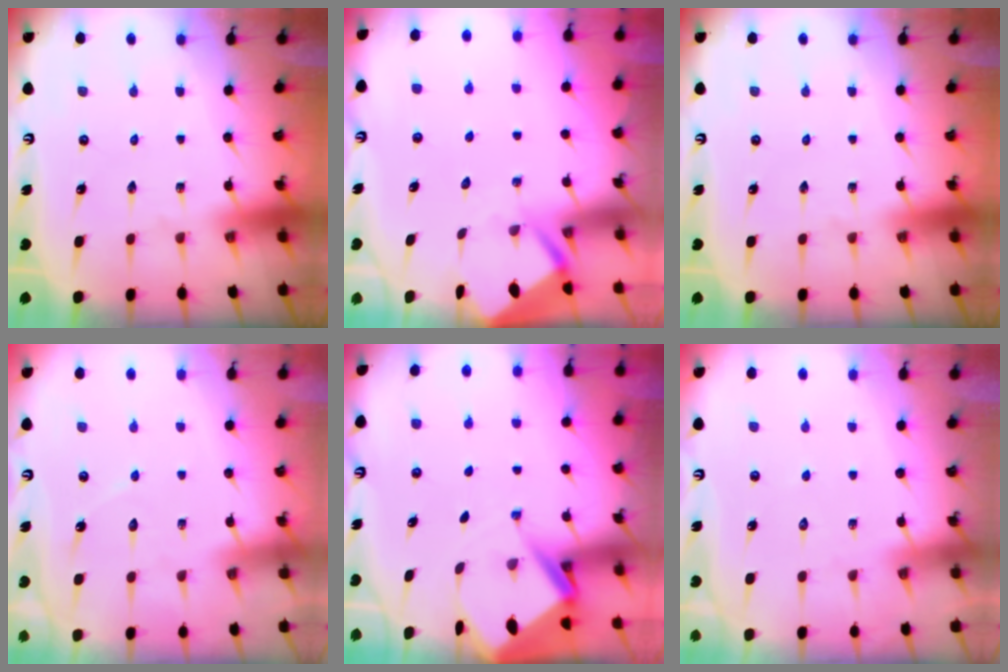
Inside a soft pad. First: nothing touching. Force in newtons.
{"total": 3.4, "press": 3.4, "slide": 0.3}
{"total": 0.0}
{"total": 4.5, "press": 4.4, "slide": 0.4}
{"total": 6.1, "press": 6.1, "slide": 0.6}
{"total": 5.7, "press": 5.7, "slide": 0.7}